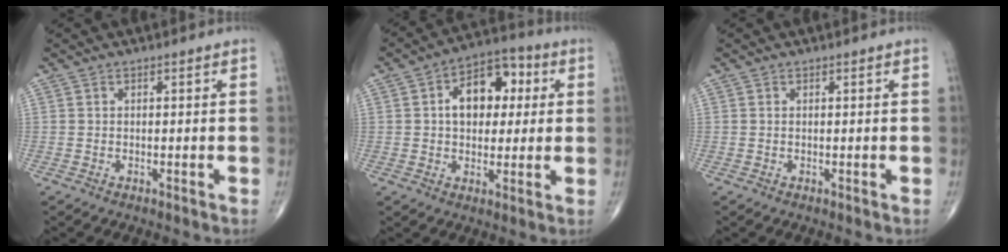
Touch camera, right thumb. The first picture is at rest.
{"total": 12.2, "force": [2.3, 8.0, 8.9], "torque": [-0.099, 0.021, 0.028]}
{"total": 0.0}